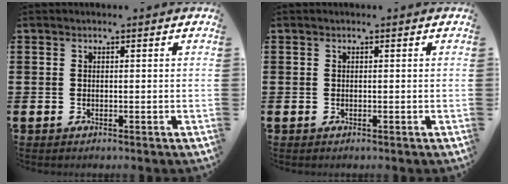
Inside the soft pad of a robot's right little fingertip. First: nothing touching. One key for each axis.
{"total": 0.0}